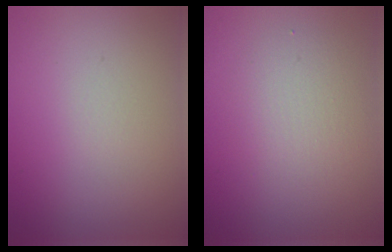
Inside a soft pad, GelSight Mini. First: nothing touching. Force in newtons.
{"total": 2.5, "press": 2.5, "slide": 0.1}